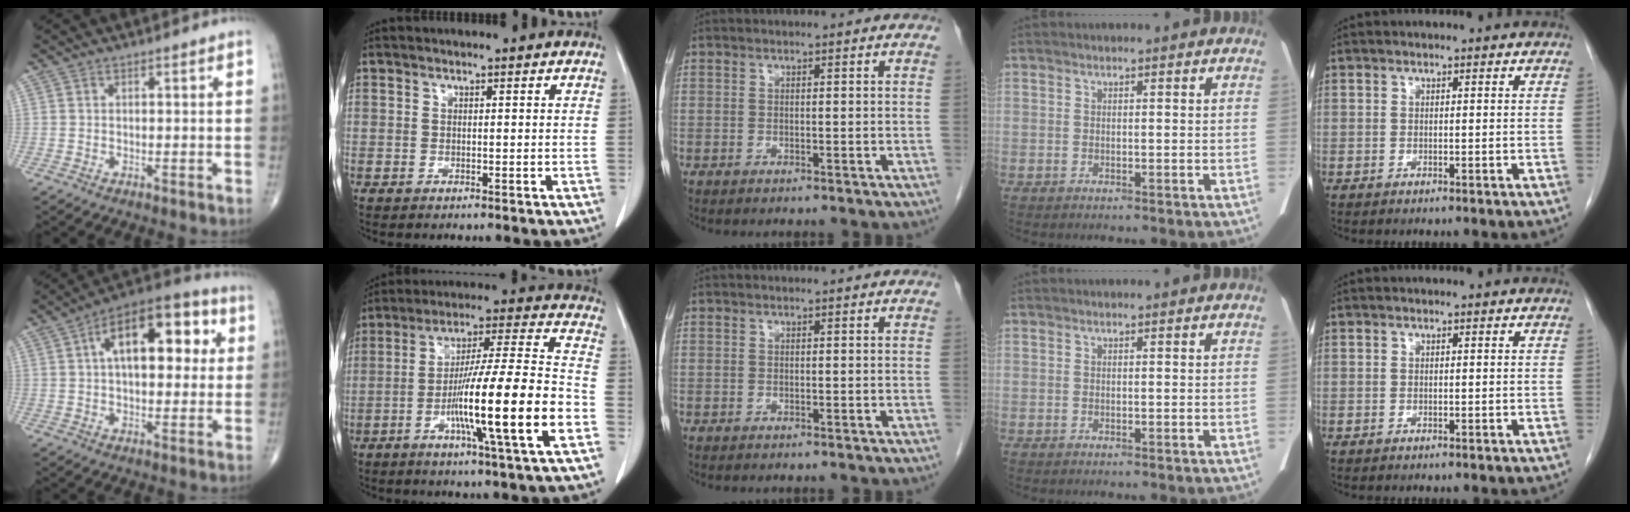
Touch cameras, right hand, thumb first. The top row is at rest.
{"thumb": {"total": 18.0, "force": [4.4, 9.3, 14.8], "torque": [-0.185, 0.025, 0.055]}, "index": {"total": 18.6, "force": [-5.8, -0.4, 17.7], "torque": [-0.292, -0.005, -0.100]}}